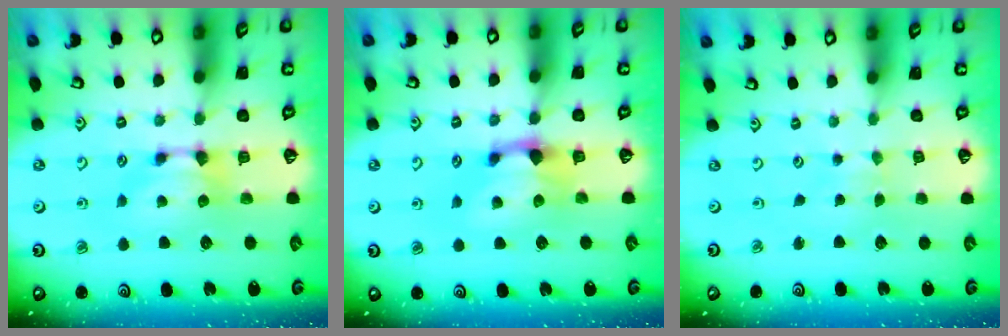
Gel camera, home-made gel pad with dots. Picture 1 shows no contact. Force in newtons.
{"total": 1.4, "press": 0.9, "slide": 1.1}
{"total": 3.6, "press": 3.6, "slide": 0.1}